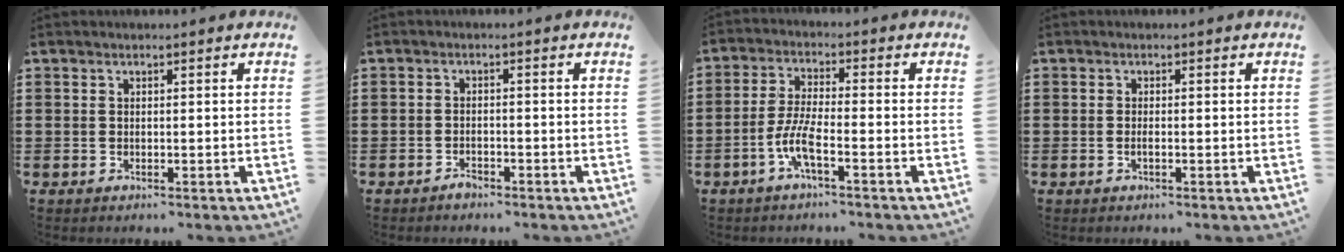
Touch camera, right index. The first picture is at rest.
{"total": 1.5, "force": [-1.4, 0.4, 0.4], "torque": [-0.013, -0.003, -0.026]}
{"total": 5.9, "force": [-2.9, 0.7, 5.1], "torque": [-0.128, -0.018, -0.061]}
{"total": 0.8, "force": [-0.3, 0.0, 0.7], "torque": [-0.015, -0.007, -0.003]}